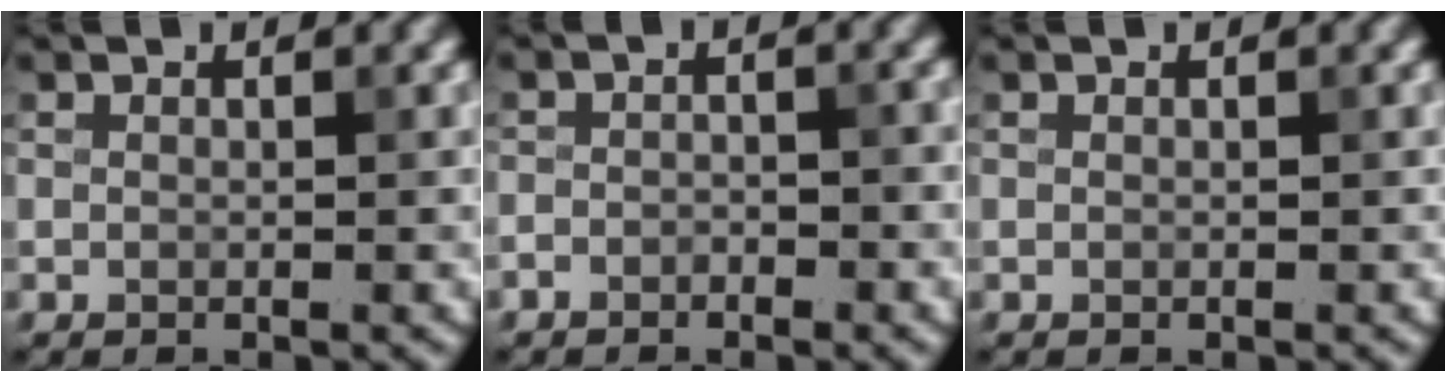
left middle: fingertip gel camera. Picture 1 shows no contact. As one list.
[{"total": 1.7, "force": [-1.2, 0.9, 0.8], "torque": [-0.015, 0.003, -0.024]}, {"total": 0.0}]